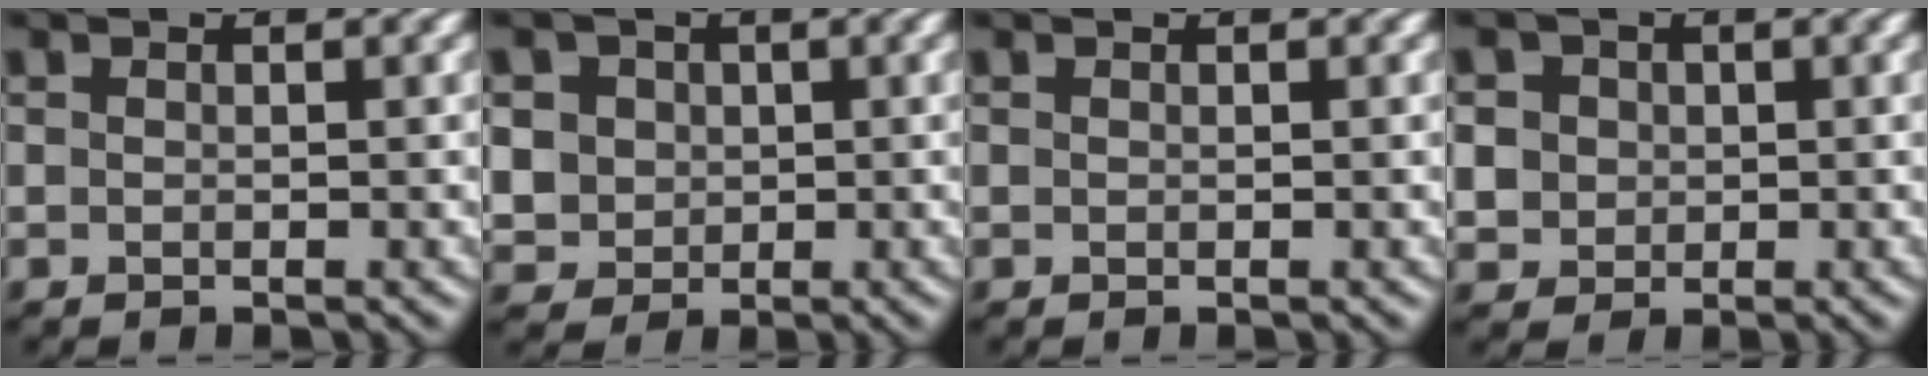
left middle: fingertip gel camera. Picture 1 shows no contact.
{"total": 4.9, "force": [1.9, 4.4, 1.3], "torque": [-0.046, 0.019, 0.029]}
{"total": 0.0}
{"total": 4.2, "force": [1.7, 3.7, 1.1], "torque": [-0.031, 0.025, 0.021]}